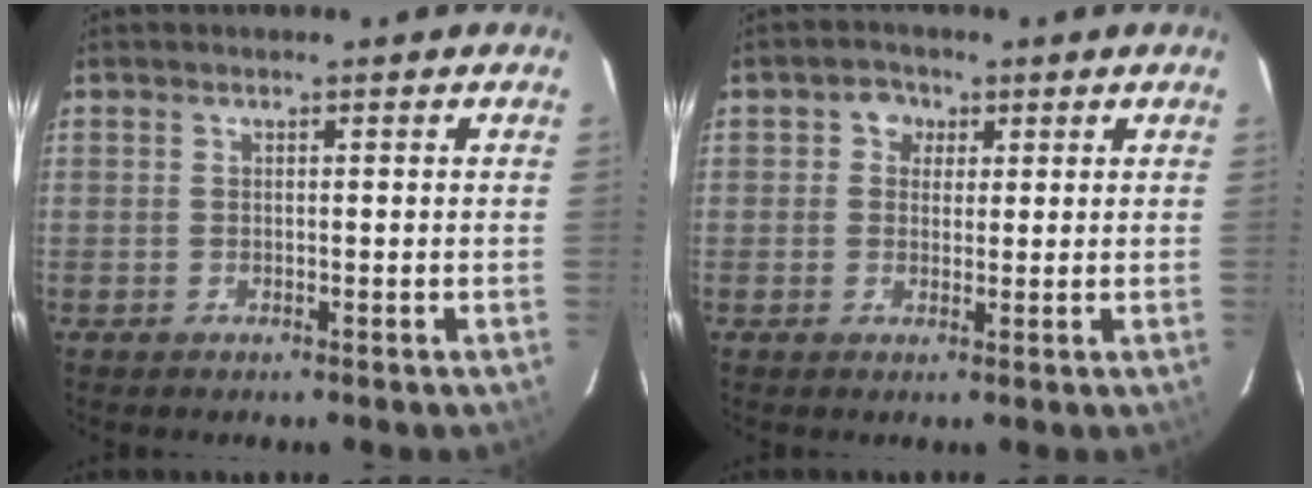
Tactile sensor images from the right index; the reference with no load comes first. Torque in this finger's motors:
{"motor_torque": [0.01, 0.00, 0.03, 0.02]}